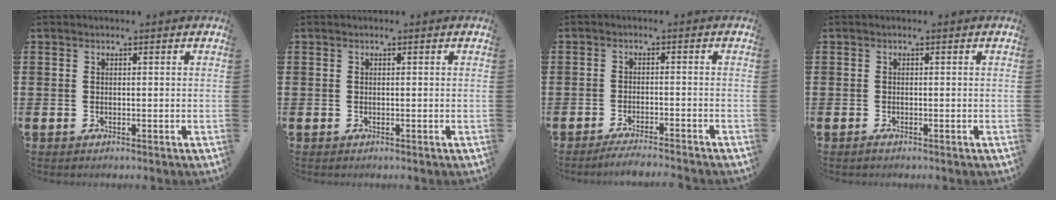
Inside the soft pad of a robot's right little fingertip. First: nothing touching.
{"total": 0.0}
{"total": 2.1, "force": [-1.9, -0.2, 0.9], "torque": [-0.015, 0.005, -0.035]}
{"total": 0.0}